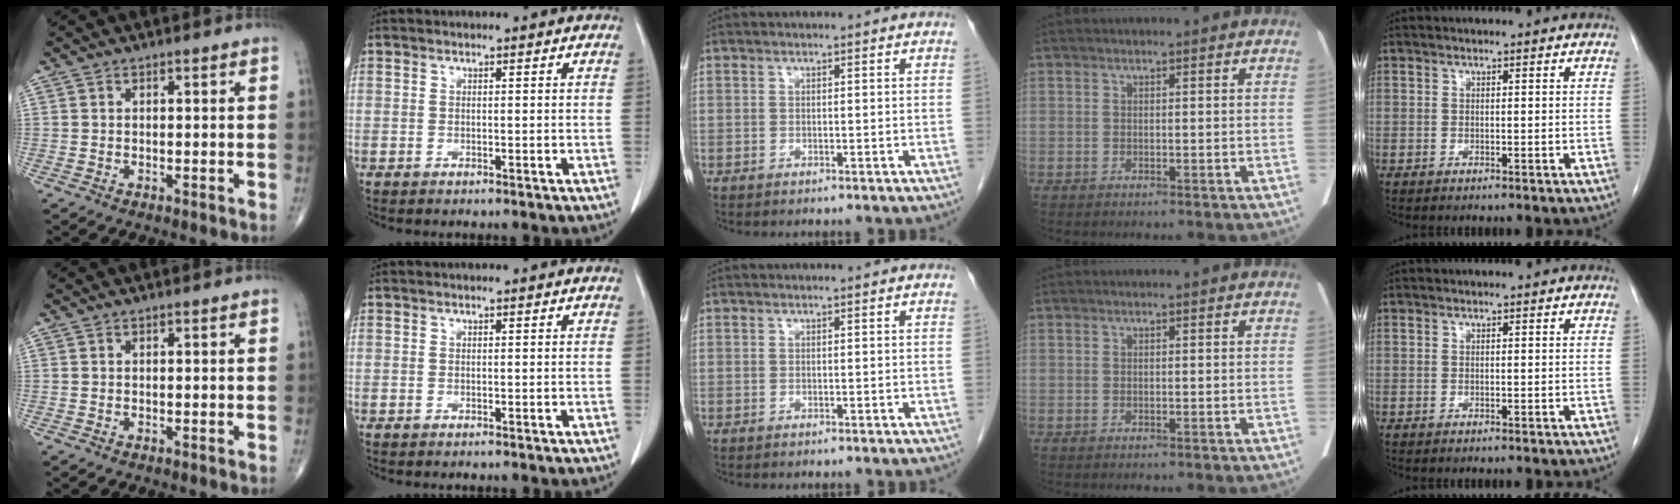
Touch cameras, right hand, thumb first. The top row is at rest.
{}